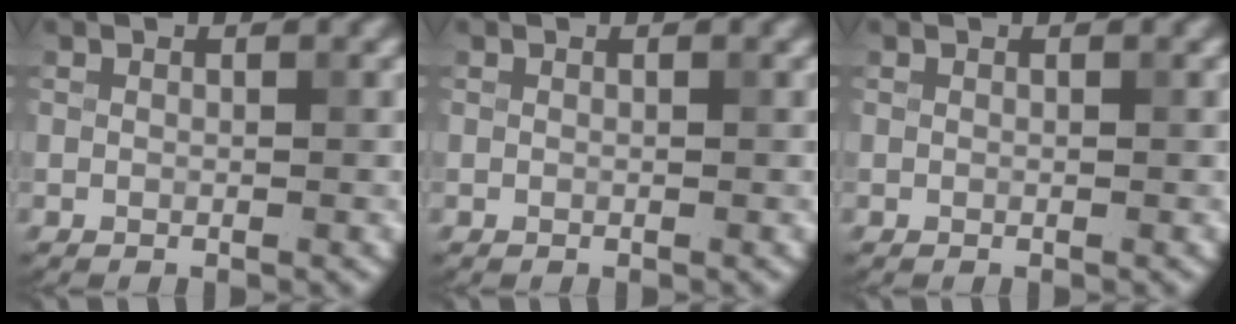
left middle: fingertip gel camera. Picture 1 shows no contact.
{"total": 0.0}
{"total": 0.0}